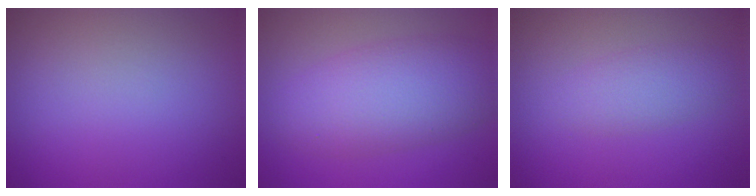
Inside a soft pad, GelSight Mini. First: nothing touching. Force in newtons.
{"total": 6.7, "press": 6.7, "slide": 0.1}
{"total": 2.3, "press": 2.3, "slide": 0.0}